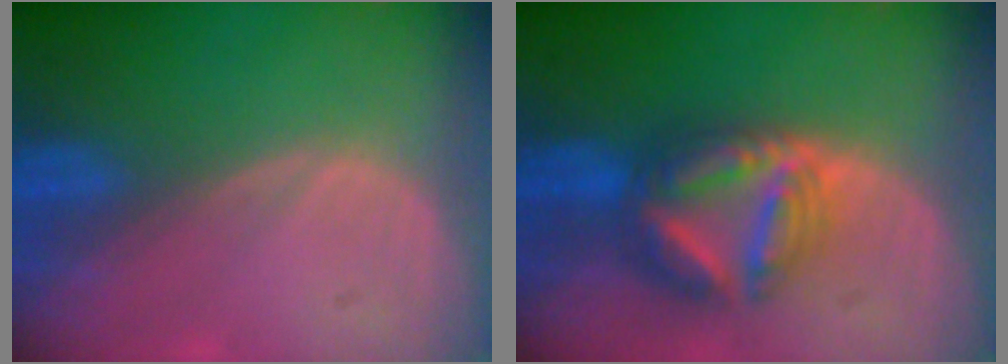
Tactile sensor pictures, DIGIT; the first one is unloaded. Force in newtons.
{"total": 7.6, "press": 7.6, "slide": 0.8}